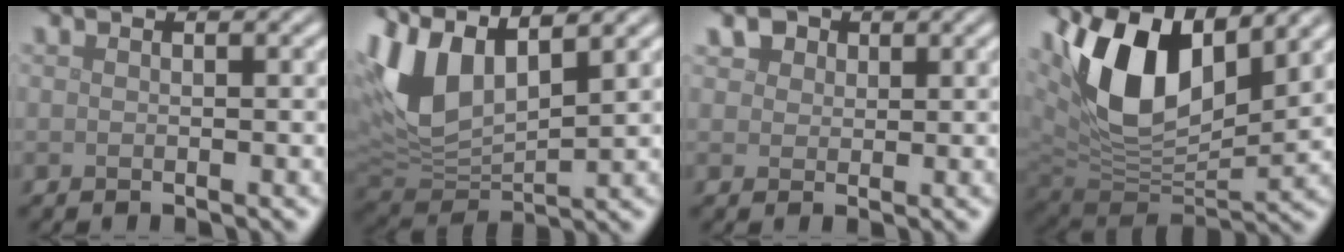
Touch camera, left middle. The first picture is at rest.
{"total": 8.8, "force": [3.3, 4.5, 6.8], "torque": [-0.163, 0.008, 0.060]}
{"total": 3.8, "force": [2.2, 2.5, 1.7], "torque": [-0.043, 0.007, 0.029]}
{"total": 12.2, "force": [5.1, 6.2, 9.1], "torque": [-0.173, 0.004, 0.090]}